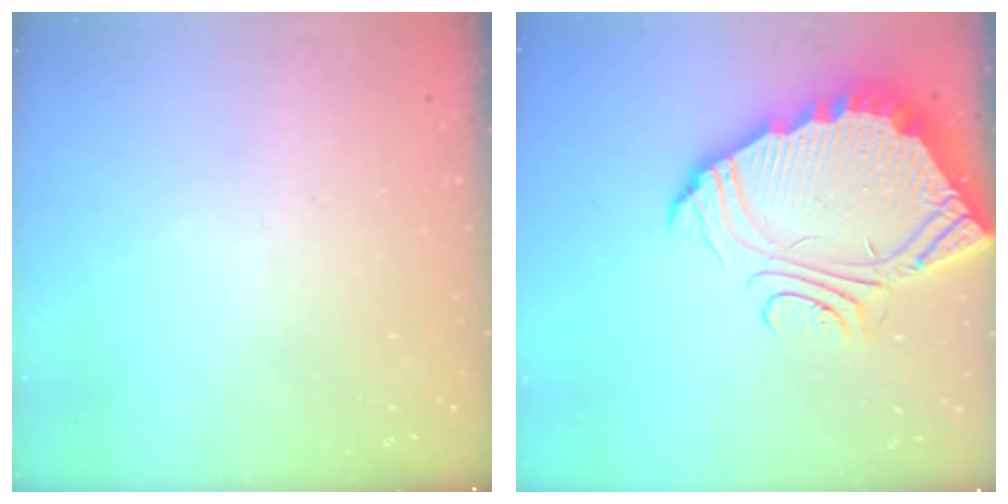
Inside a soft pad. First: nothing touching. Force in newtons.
{"total": 9.5, "press": 9.5, "slide": 0.8}